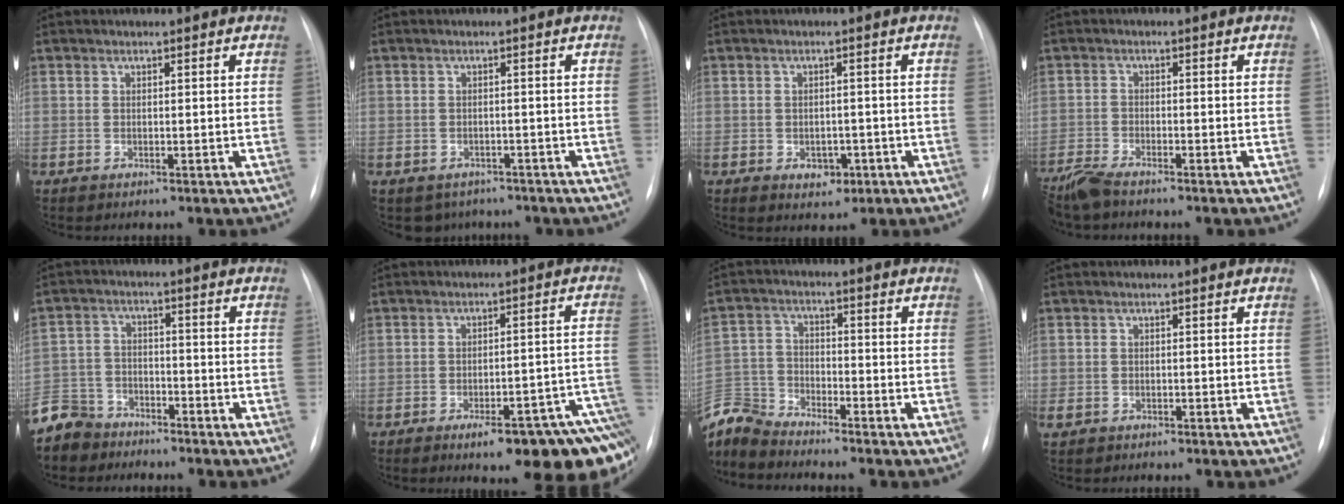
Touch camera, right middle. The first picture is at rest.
{"total": 3.8, "force": [-3.0, 2.3, 0.2], "torque": [0.002, 0.009, -0.039]}
{"total": 3.0, "force": [-1.3, 2.1, 1.7], "torque": [-0.018, 0.004, -0.008]}
{"total": 4.6, "force": [-4.1, 0.4, 2.1], "torque": [-0.044, -0.017, -0.080]}
{"total": 10.3, "force": [-8.6, 5.6, 1.5], "torque": [-0.053, 0.004, -0.160]}
{"total": 17.5, "force": [-11.7, 2.7, 12.7], "torque": [-0.066, 0.028, -0.144]}
{"total": 9.4, "force": [-9.2, 1.7, 1.2], "torque": [-0.040, 0.009, -0.187]}
{"total": 2.1, "force": [-1.4, 1.4, 0.7], "torque": [-0.018, -0.002, -0.019]}